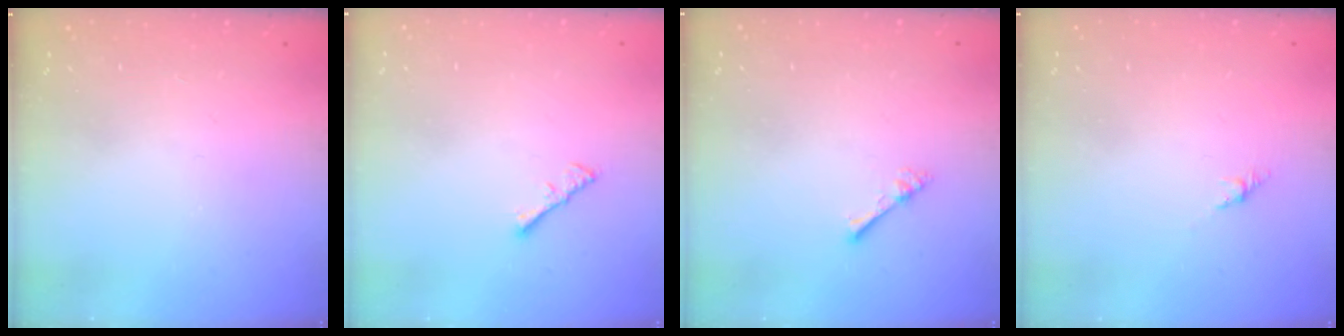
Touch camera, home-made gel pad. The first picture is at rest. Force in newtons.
{"total": 1.3, "press": 1.2, "slide": 0.4}
{"total": 1.0, "press": 1.0, "slide": 0.3}
{"total": 2.7, "press": 2.6, "slide": 0.7}